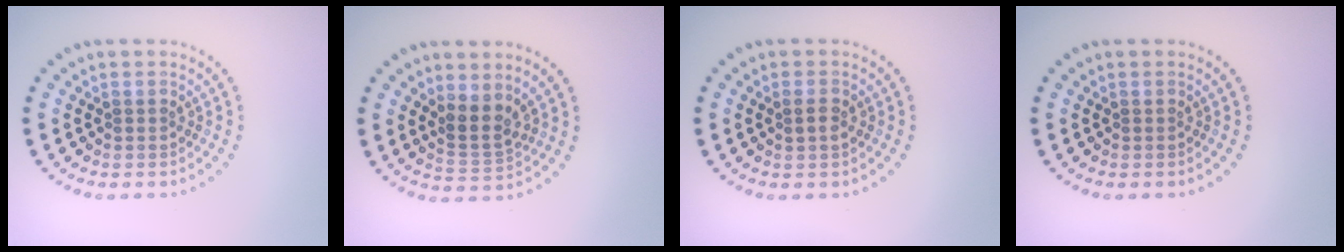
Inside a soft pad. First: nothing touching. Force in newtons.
{"total": 2.7, "press": 2.1, "slide": 1.6}
{"total": 1.2, "press": 1.2, "slide": 0.2}
{"total": 0.0}